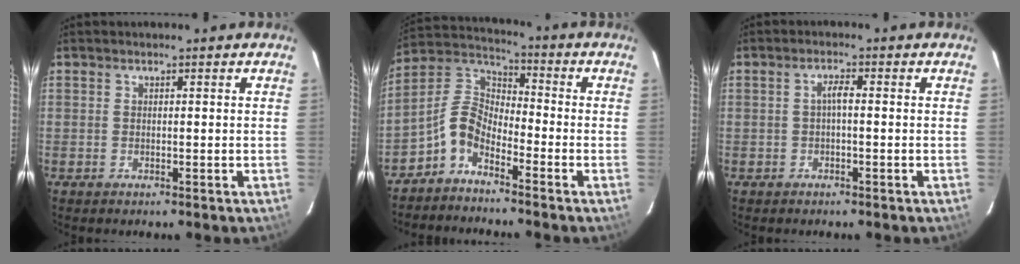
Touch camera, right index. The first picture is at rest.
{"total": 7.0, "force": [-4.5, 3.3, 4.1], "torque": [-0.092, 0.027, -0.103]}
{"total": 1.7, "force": [-0.3, 0.3, 1.7], "torque": [-0.033, 0.008, -0.006]}